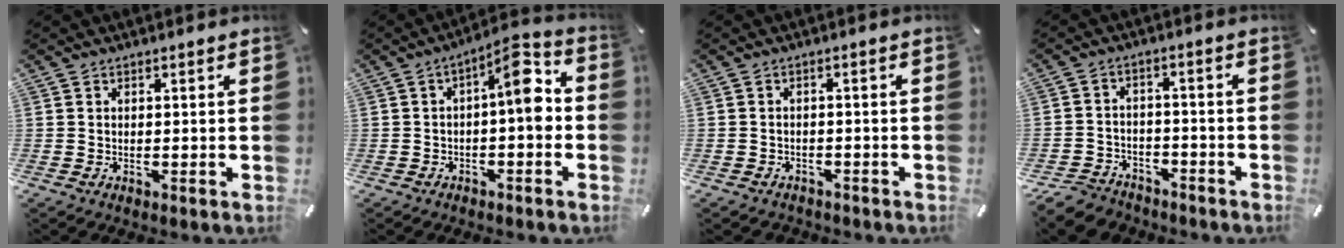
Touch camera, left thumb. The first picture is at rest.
{"total": 9.6, "force": [0.2, 3.8, 8.9], "torque": [-0.122, -0.006, -0.006]}
{"total": 1.9, "force": [-1.5, 1.1, 0.4], "torque": [-0.008, 0.009, -0.033]}
{"total": 6.8, "force": [-5.6, 3.4, 1.7], "torque": [-0.040, 0.023, -0.110]}